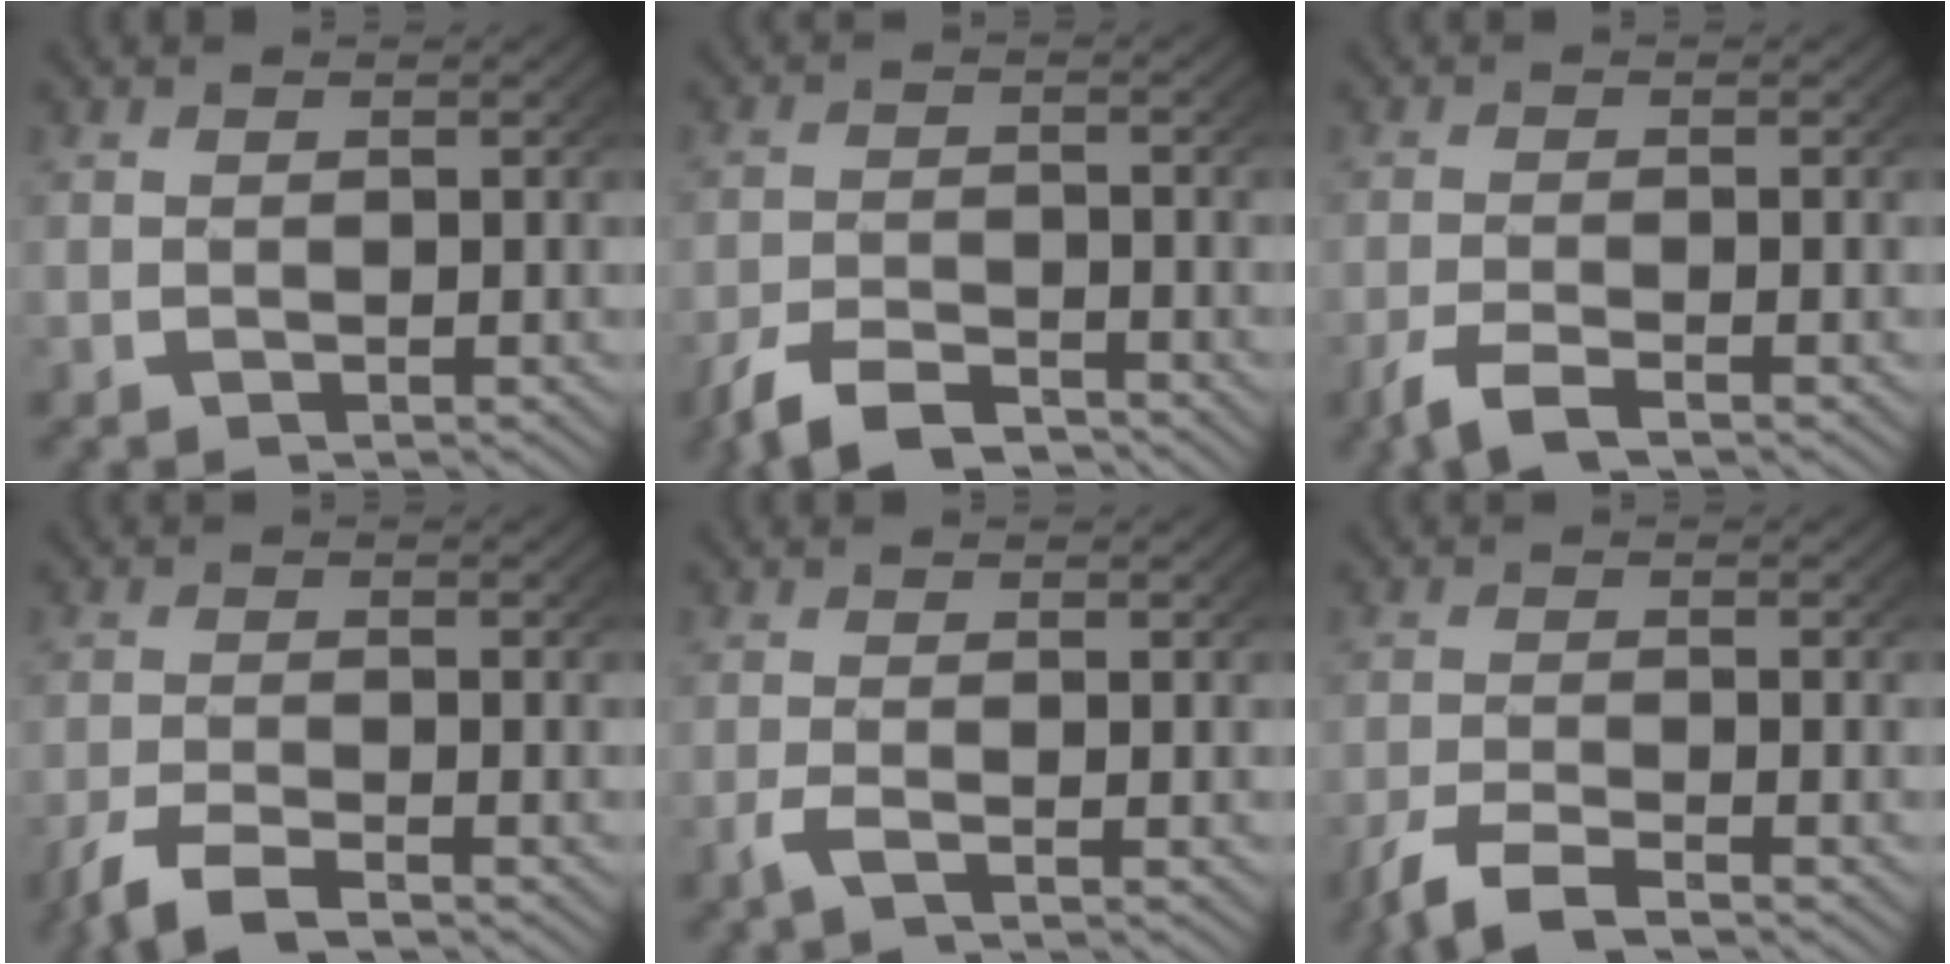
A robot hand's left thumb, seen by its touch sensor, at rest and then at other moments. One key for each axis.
{"total": 4.1, "fx": -3.5, "fy": 1.6, "fz": 1.5, "tx": -0.030, "ty": -0.010, "tz": -0.063}
{"total": 2.8, "fx": -2.1, "fy": 1.0, "fz": 1.6, "tx": -0.040, "ty": -0.007, "tz": -0.039}
{"total": 3.6, "fx": -2.9, "fy": 1.4, "fz": 1.7, "tx": -0.041, "ty": -0.010, "tz": -0.051}
{"total": 1.5, "fx": -1.0, "fy": 0.3, "fz": 1.2, "tx": -0.031, "ty": -0.004, "tz": -0.020}
{"total": 4.0, "fx": -3.1, "fy": 1.5, "fz": 2.0, "tx": -0.048, "ty": -0.009, "tz": -0.054}